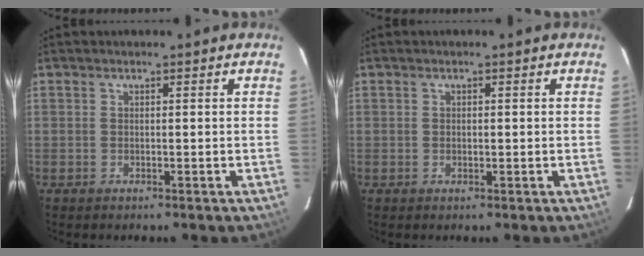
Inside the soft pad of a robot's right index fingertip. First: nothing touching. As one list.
[{"total": 0.7, "force": [-0.1, 0.5, 0.5], "torque": [-0.010, 0.002, -0.001]}]